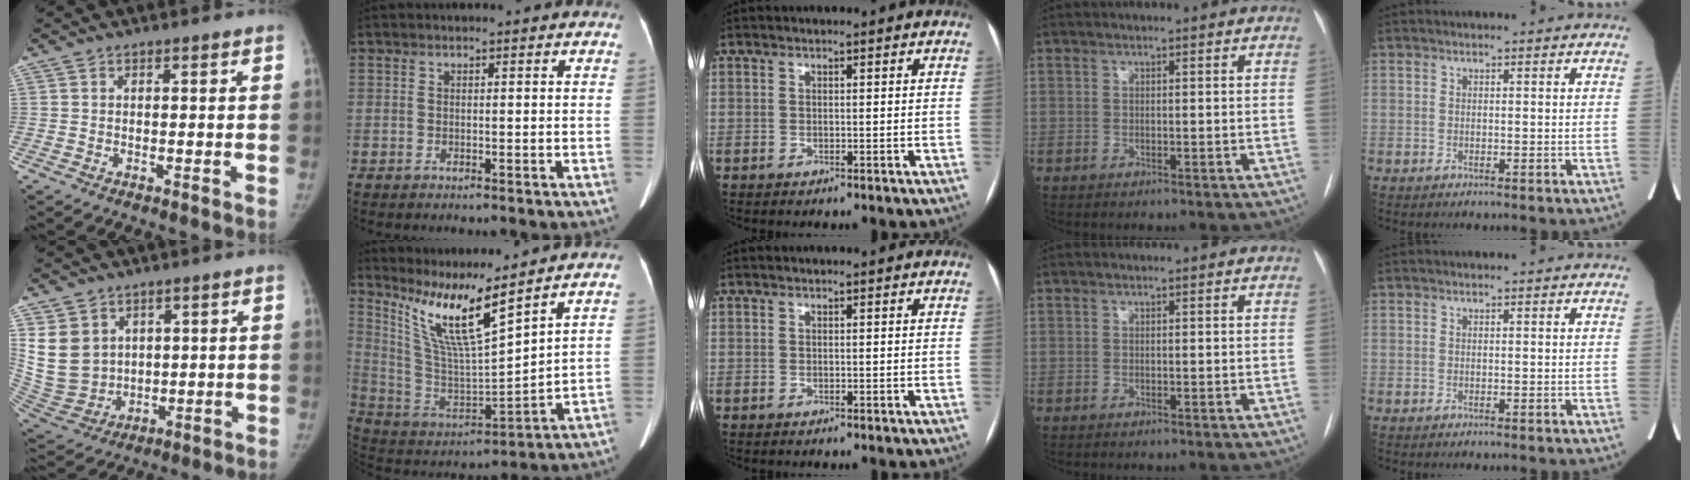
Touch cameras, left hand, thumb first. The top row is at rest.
{"thumb": {"total": 12.6, "force": [4.3, 10.2, 6.0], "torque": [-0.099, -0.021, 0.114]}, "index": {"total": 13.0, "force": [9.7, -0.1, 8.6], "torque": [-0.176, -0.014, 0.192]}}